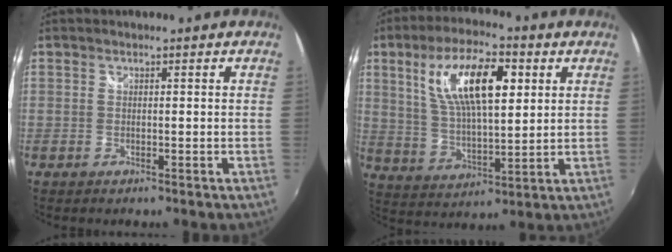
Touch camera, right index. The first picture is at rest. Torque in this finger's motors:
{"motor_torque": [1.30, 0.84, 0.57, 0.21]}